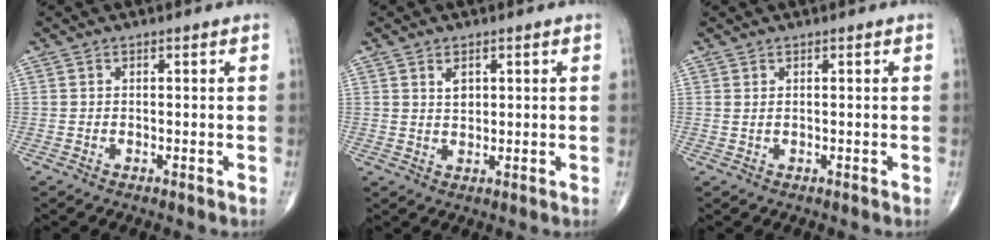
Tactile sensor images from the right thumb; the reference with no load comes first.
{"total": 2.6, "force": [1.2, 1.6, 1.7], "torque": [-0.020, -0.008, 0.024]}
{"total": 0.7, "force": [0.4, 0.2, 0.5], "torque": [-0.016, 0.002, 0.009]}